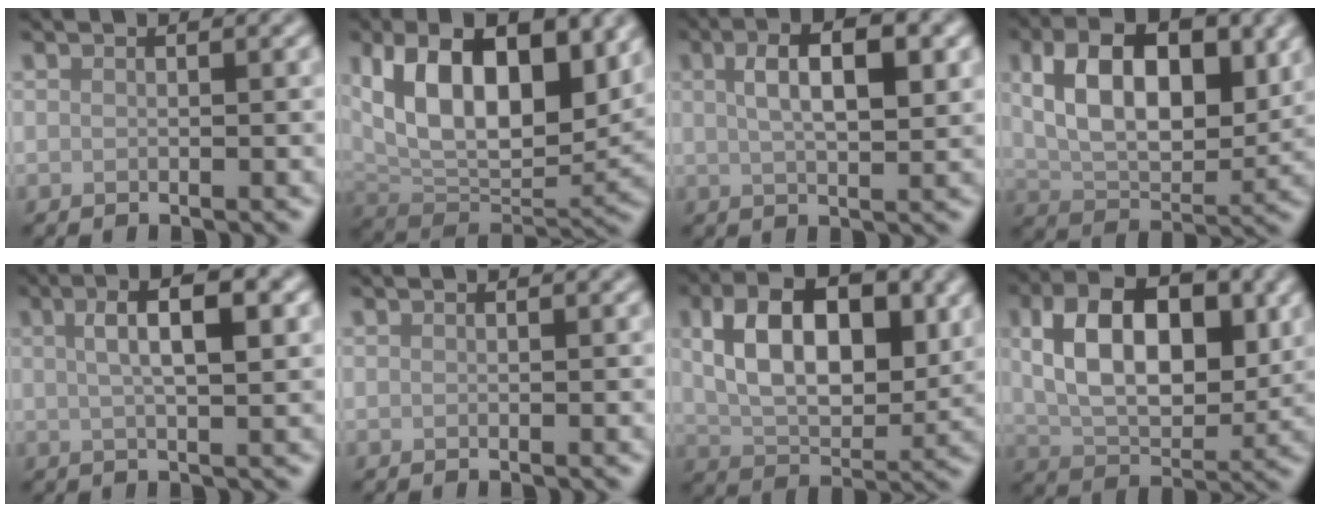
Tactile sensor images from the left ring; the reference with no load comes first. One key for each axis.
{"total": 13.2, "fx": 4.5, "fy": 6.8, "fz": 10.4, "tx": -0.168, "ty": 0.003, "tz": 0.079}
{"total": 6.0, "fx": 1.8, "fy": 2.1, "fz": 5.3, "tx": -0.084, "ty": 0.007, "tz": 0.028}
{"total": 9.7, "fx": 2.4, "fy": 5.5, "fz": 7.6, "tx": -0.131, "ty": 0.005, "tz": 0.041}
{"total": 5.4, "fx": 1.6, "fy": 1.4, "fz": 4.9, "tx": -0.071, "ty": 0.012, "tz": 0.023}
{"total": 0.0}
{"total": 9.6, "fx": 2.2, "fy": 5.5, "fz": 7.6, "tx": -0.126, "ty": 0.007, "tz": 0.036}
{"total": 9.9, "fx": 2.1, "fy": 5.8, "fz": 7.7, "tx": -0.126, "ty": 0.007, "tz": 0.035}